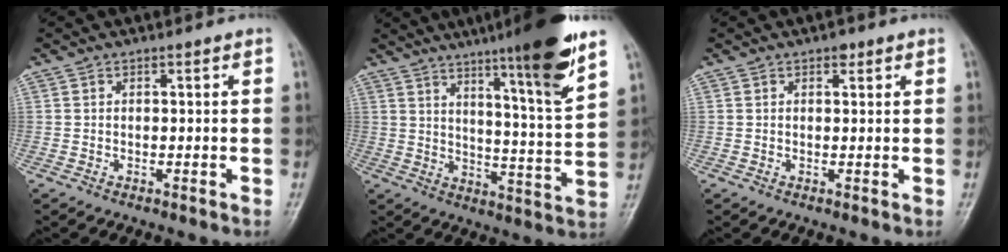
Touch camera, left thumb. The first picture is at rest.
{"total": 16.6, "force": [10.4, 0.8, 12.9], "torque": [-0.182, -0.057, 0.157]}
{"total": 1.7, "force": [1.2, 0.7, 1.0], "torque": [-0.008, -0.005, 0.015]}